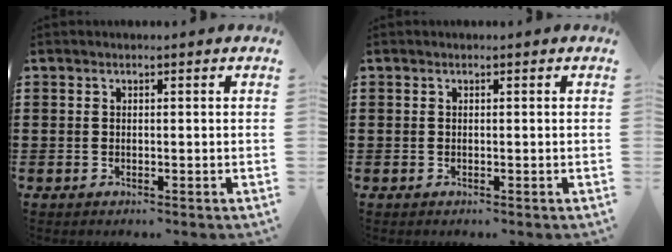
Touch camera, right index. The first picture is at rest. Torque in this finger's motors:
{"motor_torque": [0.01, 0.06, 0.00, 0.00]}